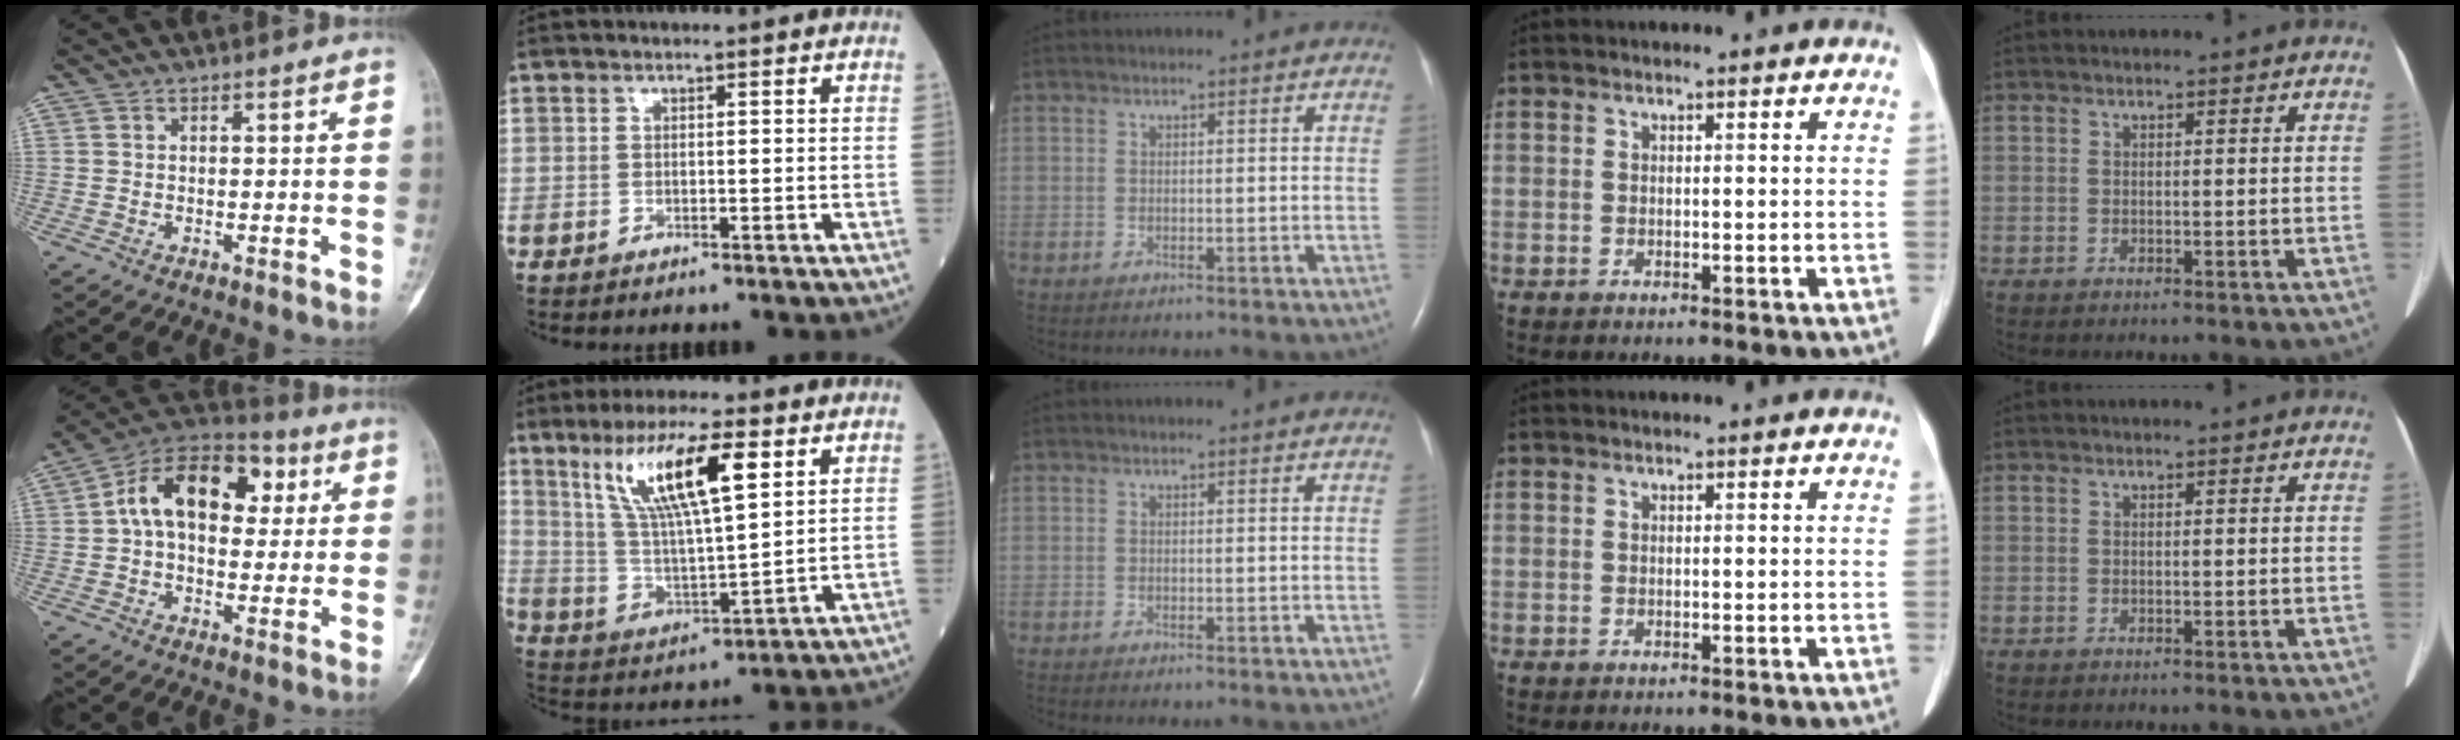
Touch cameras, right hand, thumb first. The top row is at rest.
{"thumb": {"total": 17.0, "force": [3.4, 11.2, 12.3], "torque": [-0.157, 0.030, 0.044]}, "index": {"total": 15.1, "force": [7.2, 2.9, 12.9], "torque": [-0.260, 0.012, 0.137]}, "middle": {"total": 1.3, "force": [-1.1, 0.2, 0.8], "torque": [-0.012, -0.003, -0.010]}}